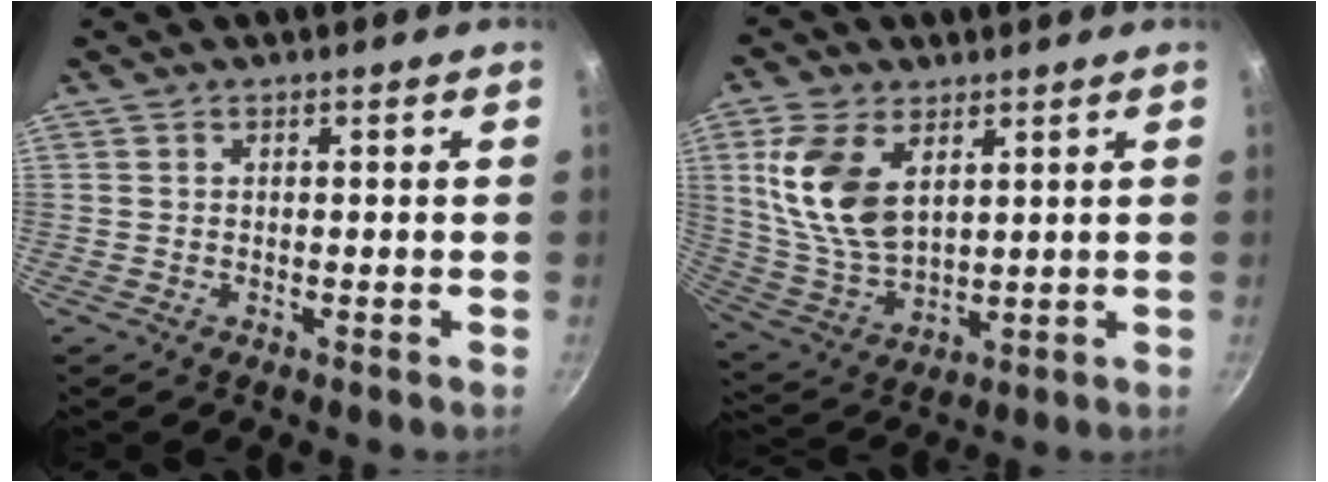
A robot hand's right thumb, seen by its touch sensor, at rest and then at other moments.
{"total": 13.9, "force": [4.7, 8.0, 10.4], "torque": [-0.197, -0.023, 0.105]}